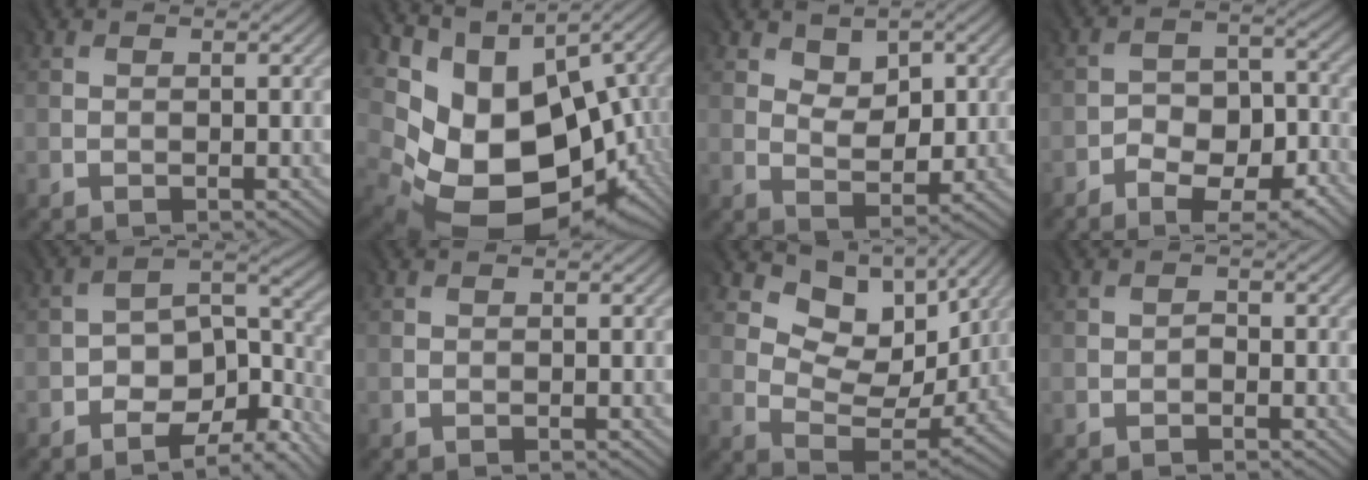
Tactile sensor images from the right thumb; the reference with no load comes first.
{"total": 15.0, "force": [0.1, 10.2, 11.0], "torque": [-0.179, -0.041, 0.061]}
{"total": 4.1, "force": [2.3, 2.6, 2.2], "torque": [-0.037, -0.010, 0.039]}
{"total": 10.3, "force": [-6.4, 5.2, 6.1], "torque": [-0.098, -0.013, -0.097]}
{"total": 10.5, "force": [-7.0, 4.9, 6.1], "torque": [-0.095, -0.011, -0.110]}
{"total": 0.0}
{"total": 8.4, "force": [4.9, 5.2, 4.5], "torque": [-0.089, -0.014, 0.087]}
{"total": 0.6, "force": [-0.6, 0.2, 0.1], "torque": [0.001, 0.002, -0.011]}